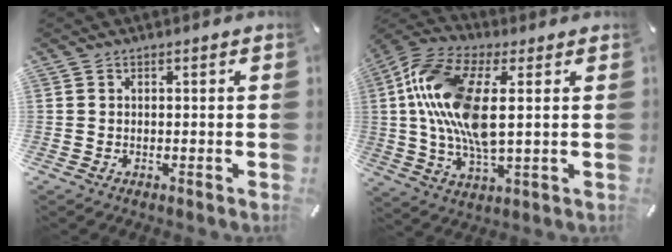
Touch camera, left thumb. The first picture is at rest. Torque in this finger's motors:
{"motor_torque": [0.55, 1.31, 2.04, -0.73, 0.39]}